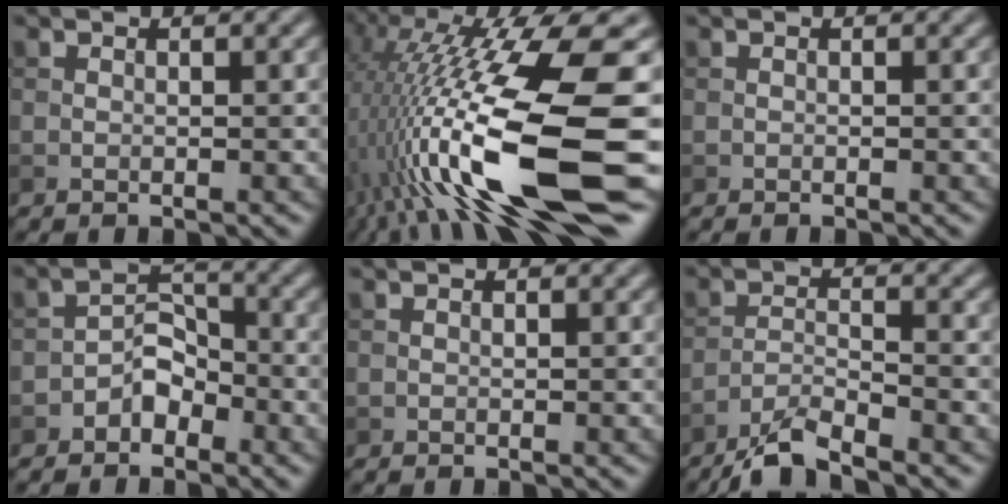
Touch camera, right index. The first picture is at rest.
{"total": 16.7, "force": [-3.8, 3.5, 15.9], "torque": [-0.302, 0.003, -0.055]}
{"total": 0.0}
{"total": 2.7, "force": [-1.7, 1.7, 1.3], "torque": [-0.015, 0.014, -0.032]}
{"total": 0.0}
{"total": 5.0, "force": [-4.2, 0.8, 2.6], "torque": [-0.049, -0.002, -0.088]}